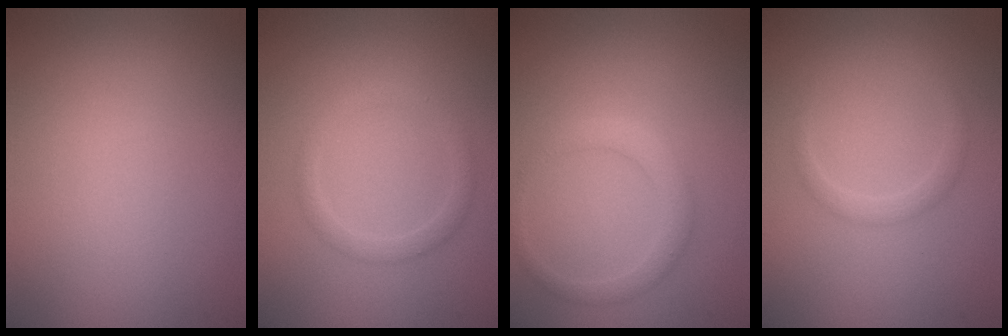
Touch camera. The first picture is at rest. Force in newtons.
{"total": 1.6, "press": 1.6, "slide": 0.0}
{"total": 2.0, "press": 2.0, "slide": 0.1}
{"total": 1.3, "press": 1.3, "slide": 0.1}